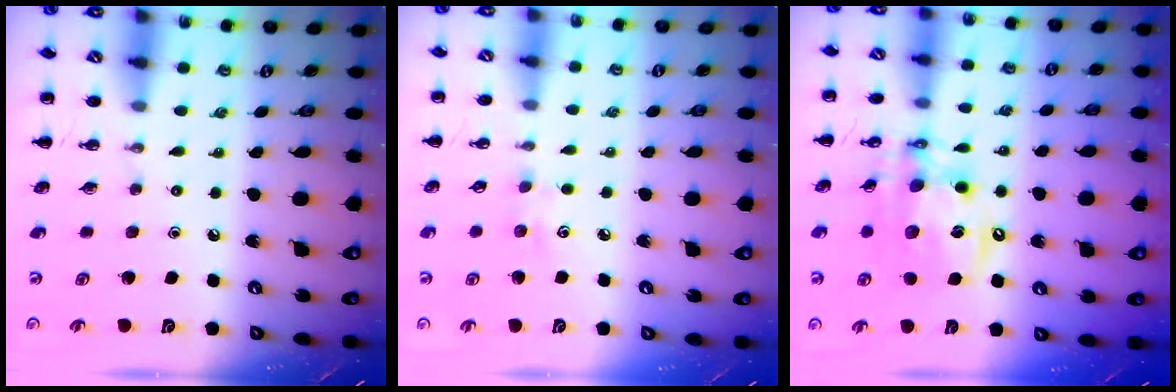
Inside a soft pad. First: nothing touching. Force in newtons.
{"total": 3.9, "press": 3.8, "slide": 0.8}
{"total": 14.1, "press": 13.8, "slide": 3.0}